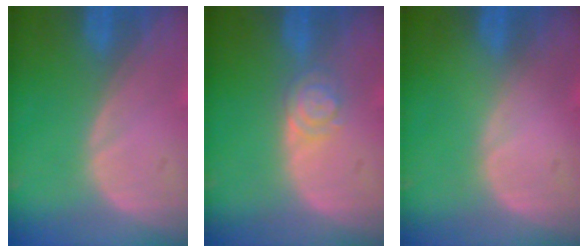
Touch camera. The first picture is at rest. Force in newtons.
{"total": 3.8, "press": 3.4, "slide": 1.7}
{"total": 0.0}